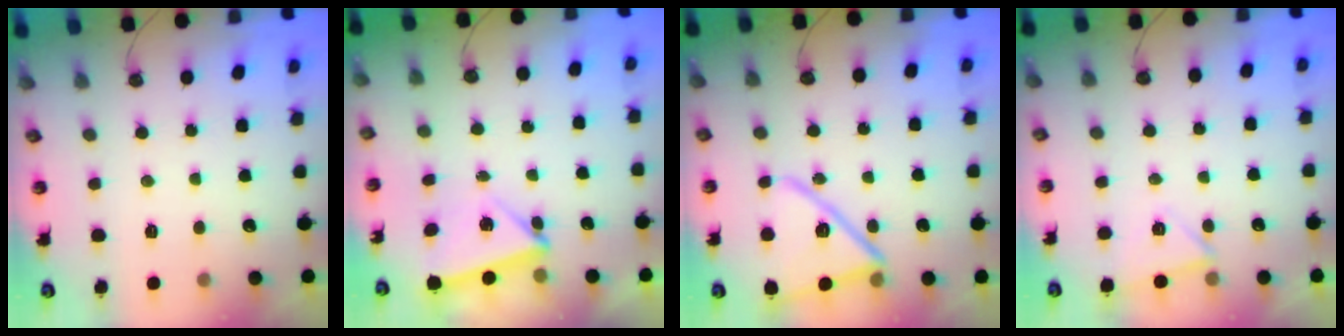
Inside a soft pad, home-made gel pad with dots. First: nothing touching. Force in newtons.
{"total": 5.5, "press": 5.3, "slide": 1.2}
{"total": 16.0, "press": 16.0, "slide": 1.2}
{"total": 3.8, "press": 3.2, "slide": 2.1}